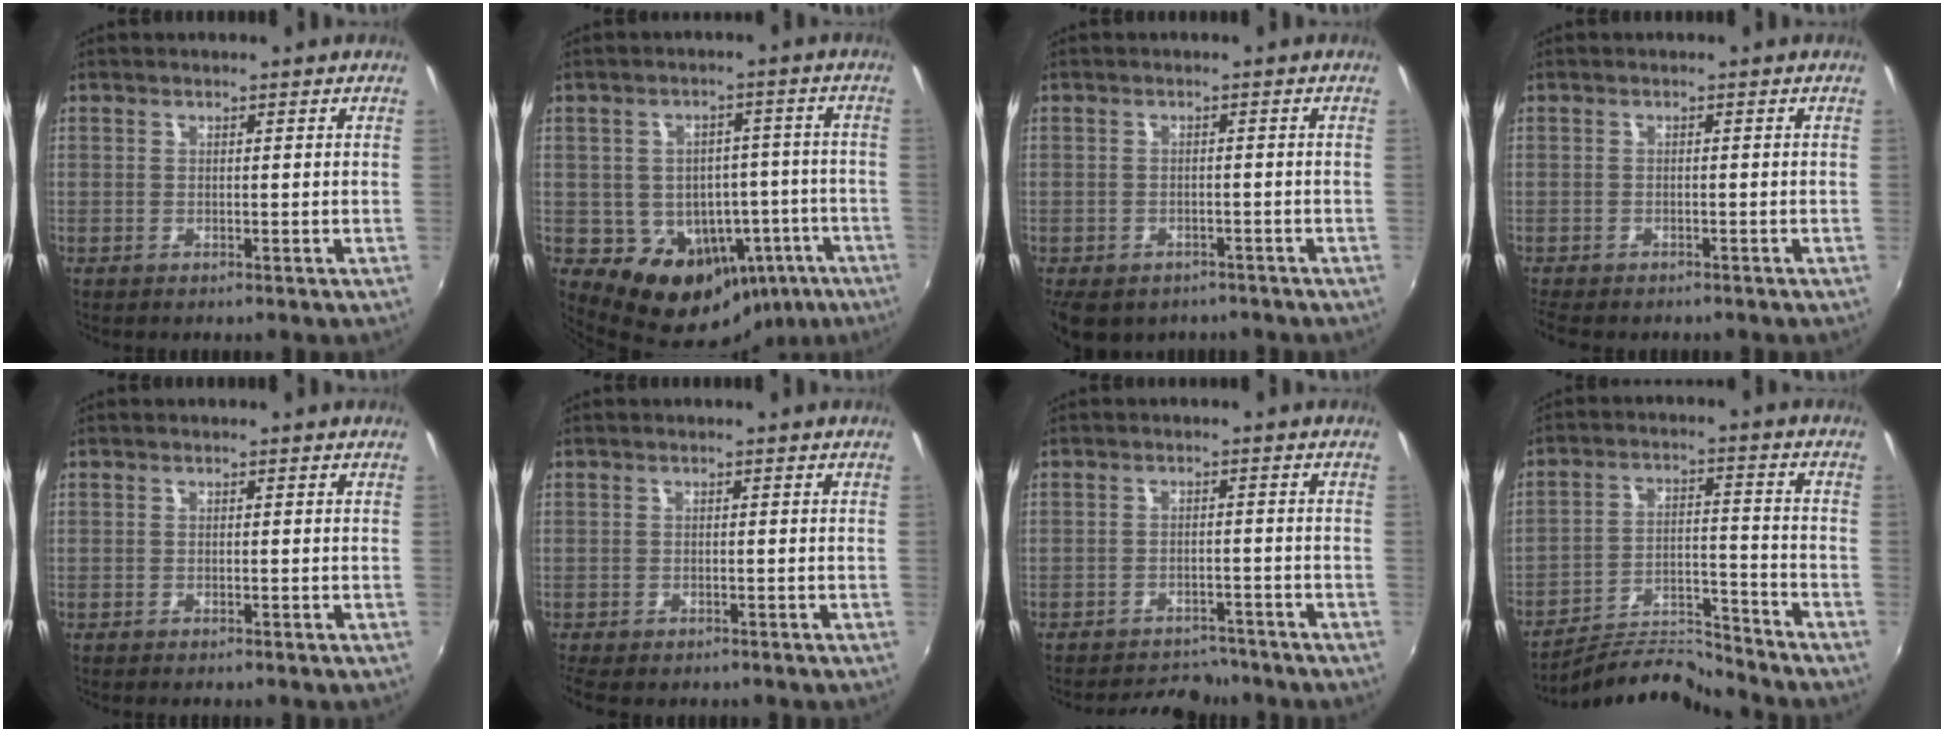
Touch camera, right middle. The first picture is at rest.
{"total": 16.3, "force": [-6.4, 13.5, 6.5], "torque": [-0.134, 0.029, -0.050]}
{"total": 8.3, "force": [-5.5, 4.9, 3.8], "torque": [-0.089, -0.024, -0.072]}
{"total": 4.4, "force": [-3.7, 1.4, 1.8], "torque": [-0.047, -0.023, -0.059]}
{"total": 0.8, "force": [-0.7, 0.2, 0.3], "torque": [-0.006, -0.004, -0.013]}
{"total": 4.3, "force": [-3.4, 1.6, 2.0], "torque": [-0.050, -0.023, -0.052]}
{"total": 9.0, "force": [-8.3, 2.9, 1.9], "torque": [-0.053, 0.007, -0.113]}
{"total": 11.1, "force": [-11.0, -0.2, 1.5], "torque": [-0.041, 0.006, -0.191]}